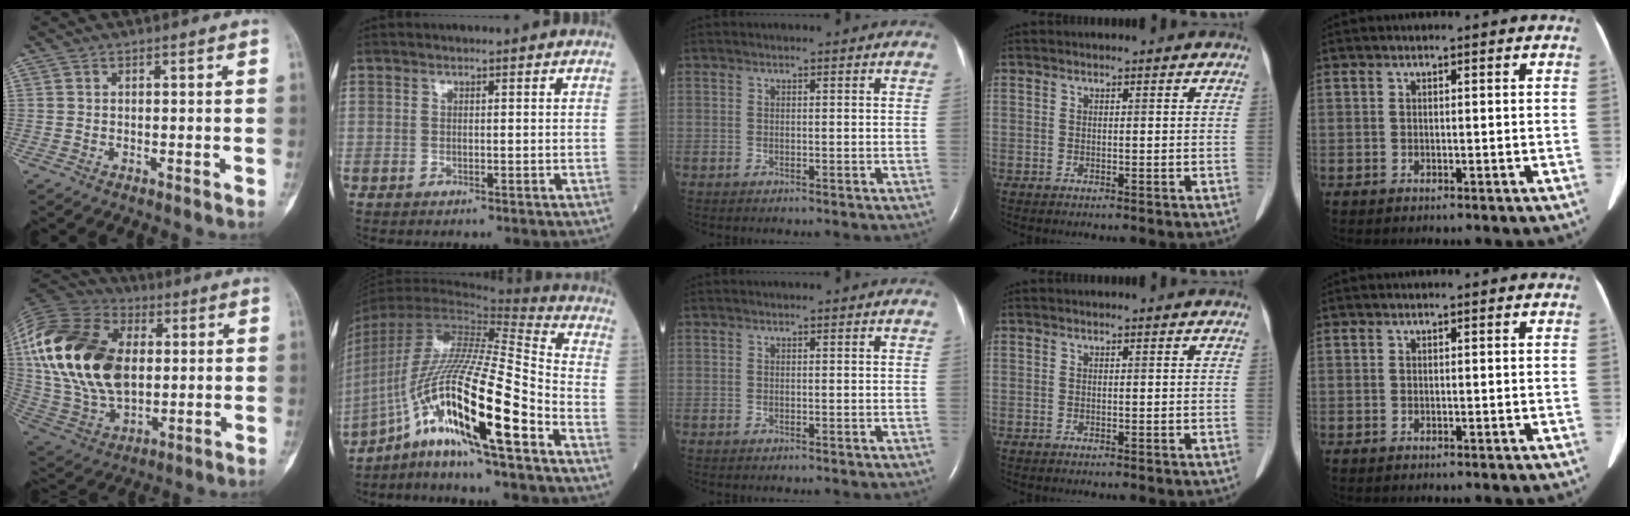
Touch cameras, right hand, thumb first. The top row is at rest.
{"thumb": {"total": 27.3, "force": [3.7, 17.4, 20.6], "torque": [-0.409, -0.007, 0.070]}, "index": {"total": 19.2, "force": [-9.3, 0.6, 16.8], "torque": [-0.337, -0.007, -0.172]}}